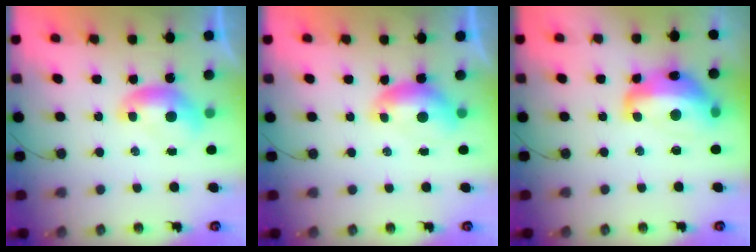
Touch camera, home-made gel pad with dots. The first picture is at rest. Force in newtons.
{"total": 0.0}
{"total": 8.7, "press": 8.5, "slide": 1.4}